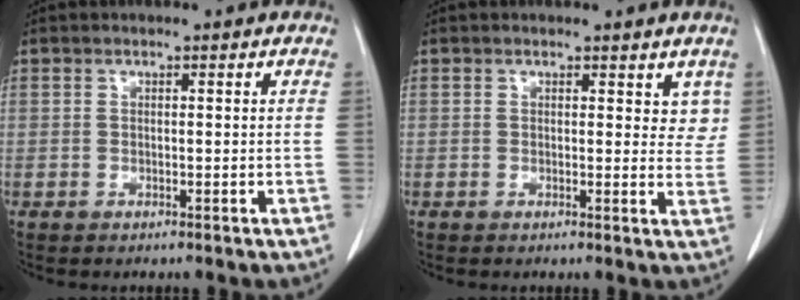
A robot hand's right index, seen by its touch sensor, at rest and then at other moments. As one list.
[{"total": 3.2, "force": [2.1, 1.8, 1.6], "torque": [-0.001, -0.007, 0.021]}]